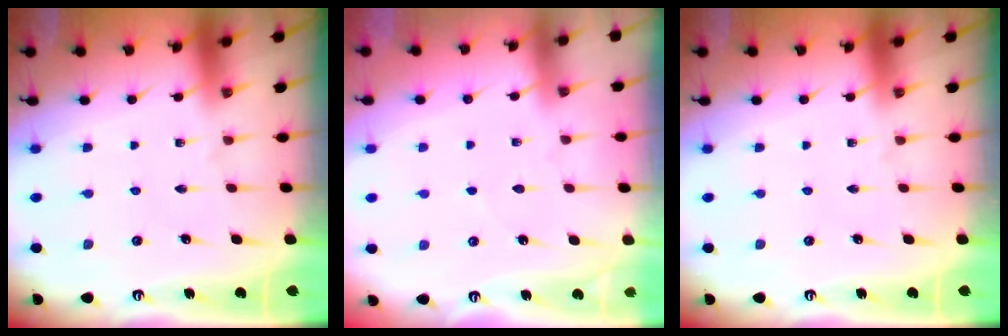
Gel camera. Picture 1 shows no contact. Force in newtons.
{"total": 2.7, "press": 2.6, "slide": 0.3}
{"total": 0.0}